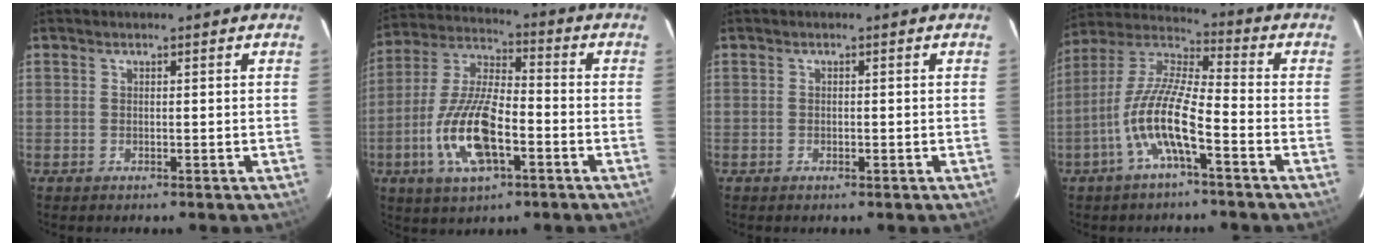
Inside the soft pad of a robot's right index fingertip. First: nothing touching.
{"total": 15.1, "force": [-5.3, 5.6, 13.0], "torque": [-0.277, -0.005, -0.100]}
{"total": 0.7, "force": [-0.6, 0.4, 0.2], "torque": [-0.006, 0.002, -0.008]}
{"total": 11.9, "force": [-5.0, 2.0, 10.7], "torque": [-0.218, 0.006, -0.101]}